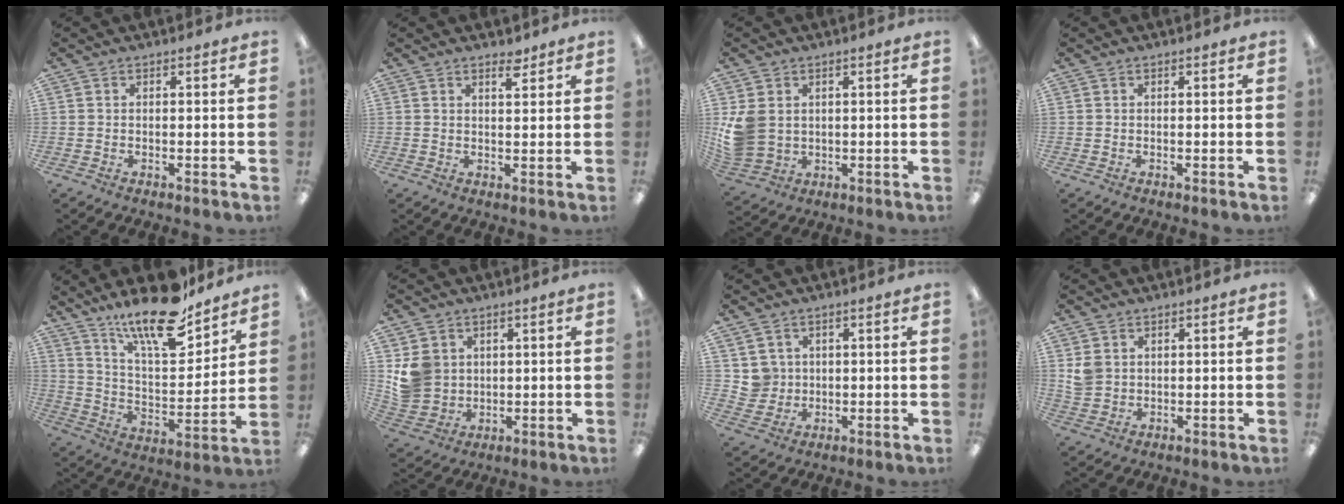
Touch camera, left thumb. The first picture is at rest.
{"total": 2.8, "force": [2.3, 0.8, 1.4], "torque": [-0.017, -0.009, 0.039]}
{"total": 8.0, "force": [1.8, 6.6, 4.1], "torque": [-0.094, 0.008, 0.039]}
{"total": 0.0}
{"total": 18.7, "force": [14.9, 5.2, 10.0], "torque": [-0.170, -0.099, 0.251]}
{"total": 8.1, "force": [2.7, 7.4, 1.9], "torque": [-0.040, -0.003, 0.058]}
{"total": 4.6, "force": [1.9, 4.2, 0.0], "torque": [-0.004, 0.001, 0.035]}
{"total": 3.8, "force": [1.7, 3.2, 1.1], "torque": [-0.021, 0.002, 0.032]}